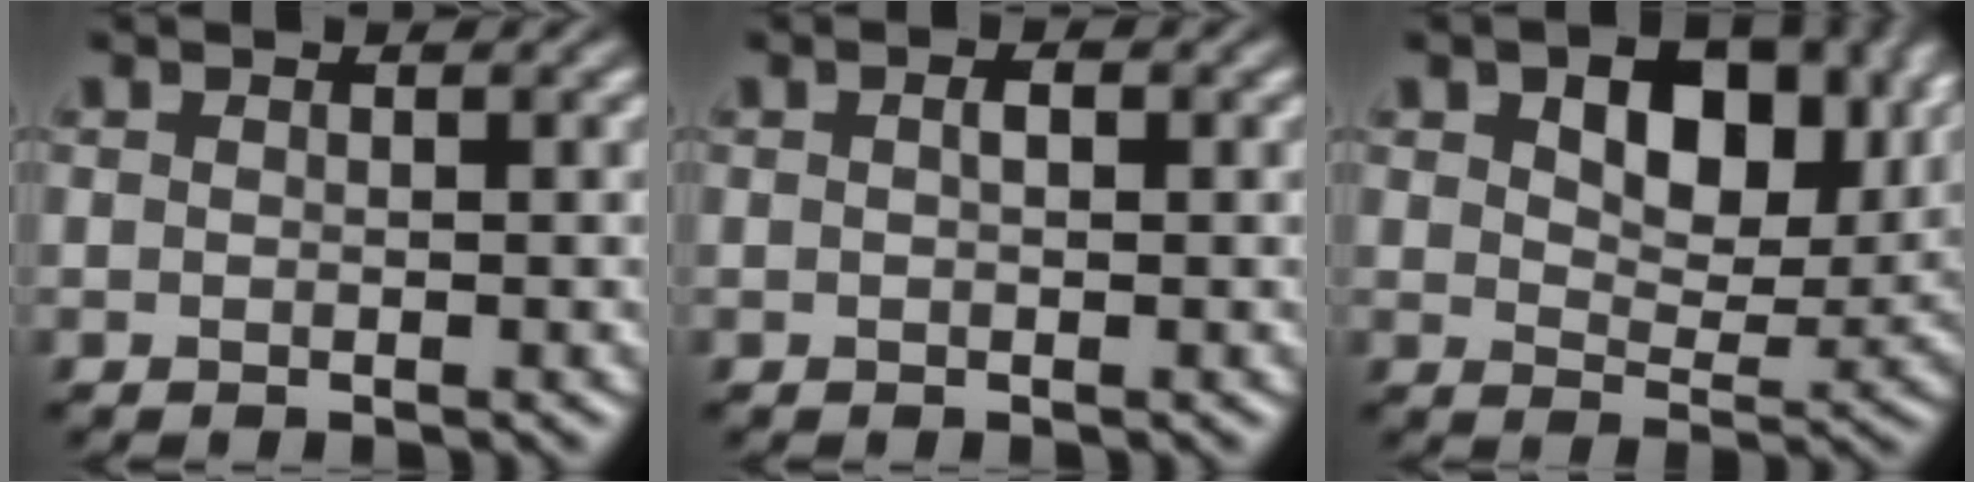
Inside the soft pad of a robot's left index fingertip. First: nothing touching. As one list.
[{"total": 1.0, "force": [0.2, 0.4, 0.9], "torque": [-0.016, 0.002, 0.003]}, {"total": 8.8, "force": [3.4, 5.0, 6.4], "torque": [-0.099, -0.006, 0.056]}]